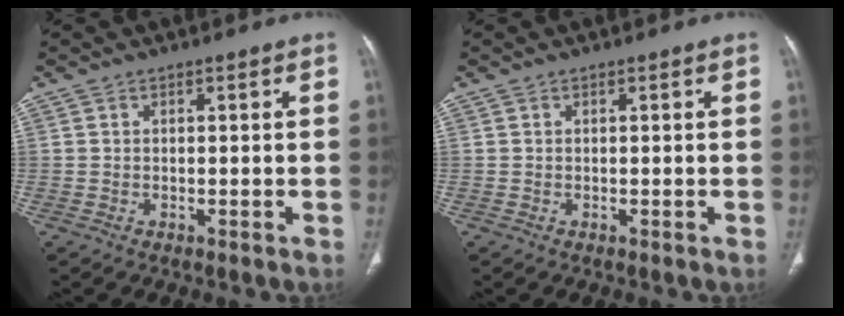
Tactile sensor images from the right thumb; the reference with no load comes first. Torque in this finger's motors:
{"motor_torque": [-0.01, 0.01, -0.04, -0.04, 0.03]}